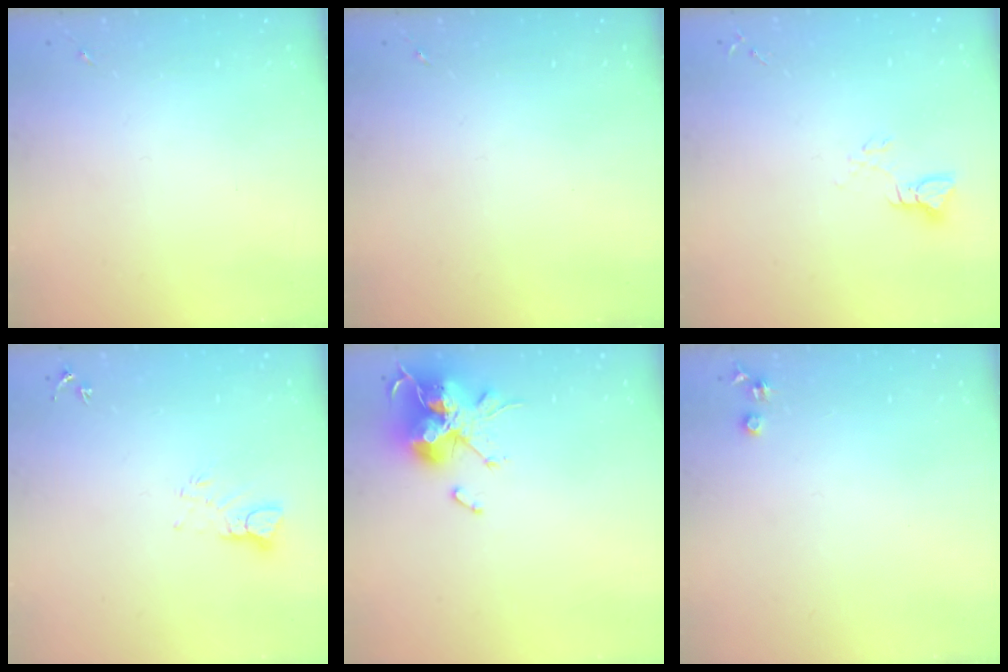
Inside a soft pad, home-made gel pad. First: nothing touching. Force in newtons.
{"total": 0.0}
{"total": 3.5, "press": 3.4, "slide": 0.3}
{"total": 4.7, "press": 4.7, "slide": 0.3}
{"total": 15.3, "press": 15.1, "slide": 2.4}
{"total": 3.6, "press": 3.5, "slide": 0.5}